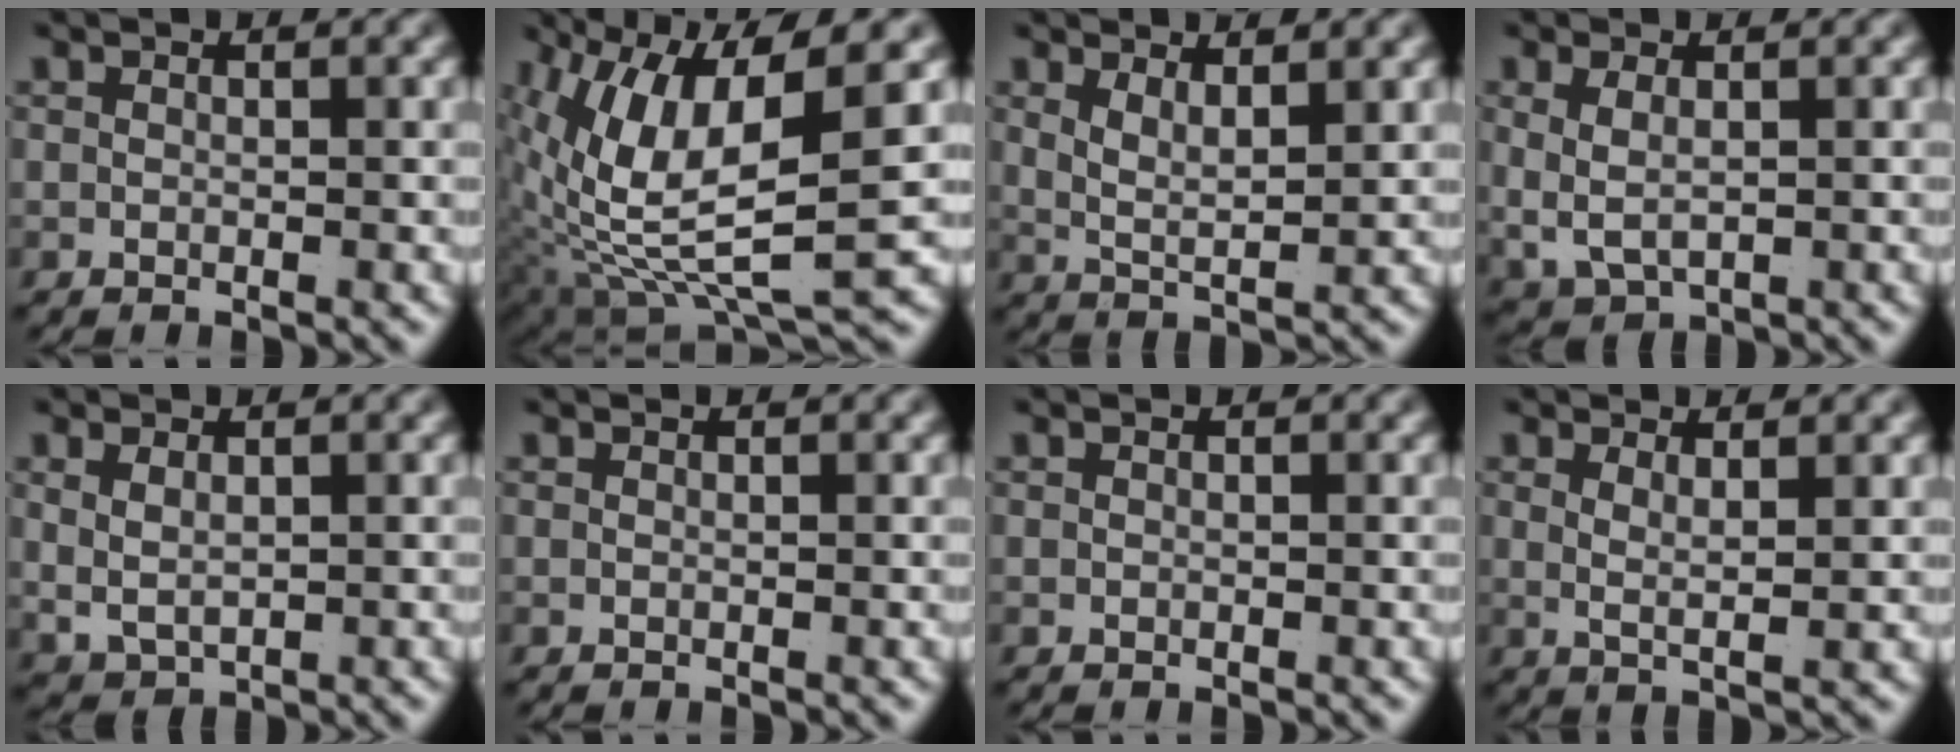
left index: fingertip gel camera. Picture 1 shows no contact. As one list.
[{"total": 13.0, "force": [-0.5, 7.9, 10.3], "torque": [-0.200, -0.039, 0.012]}, {"total": 3.1, "force": [1.3, 1.6, 2.3], "torque": [-0.049, -0.012, 0.025]}, {"total": 4.9, "force": [0.2, 3.9, 2.9], "torque": [-0.079, -0.018, 0.017]}, {"total": 3.2, "force": [0.5, 2.5, 1.9], "torque": [-0.049, -0.017, 0.025]}, {"total": 0.0}, {"total": 0.0}, {"total": 2.1, "force": [0.9, 0.1, 1.9], "torque": [-0.036, -0.014, 0.026]}]